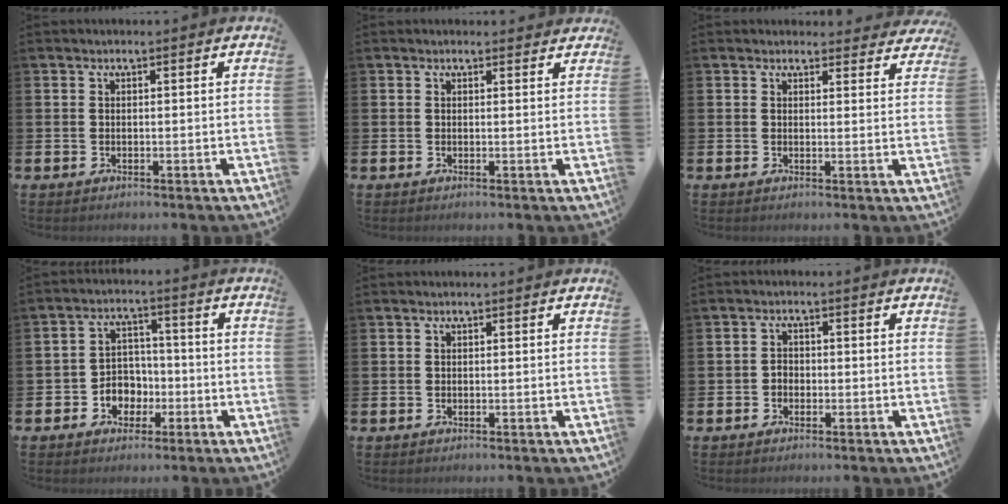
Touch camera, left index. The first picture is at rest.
{"total": 0.7, "force": [0.6, 0.4, 0.1], "torque": [0.005, 0.002, 0.009]}
{"total": 2.3, "force": [2.2, 0.8, -0.1], "torque": [0.005, -0.010, 0.037]}
{"total": 4.4, "force": [-1.5, 4.0, 1.2], "torque": [-0.034, 0.005, -0.034]}
{"total": 0.0}
{"total": 1.5, "force": [-0.6, 1.3, 0.4], "torque": [-0.008, 0.004, -0.015]}